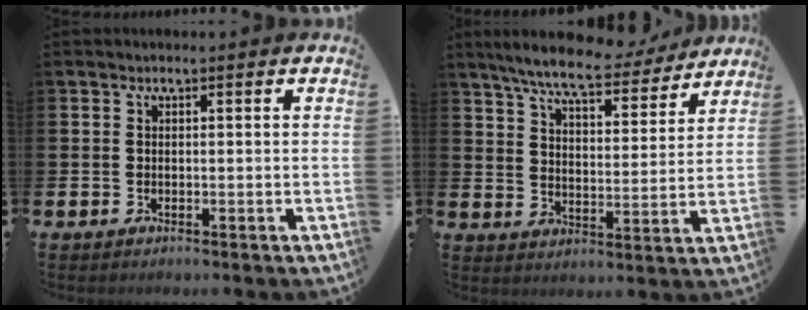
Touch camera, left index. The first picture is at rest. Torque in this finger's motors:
{"motor_torque": [0.66, -1.48, 0.92, 0.21]}